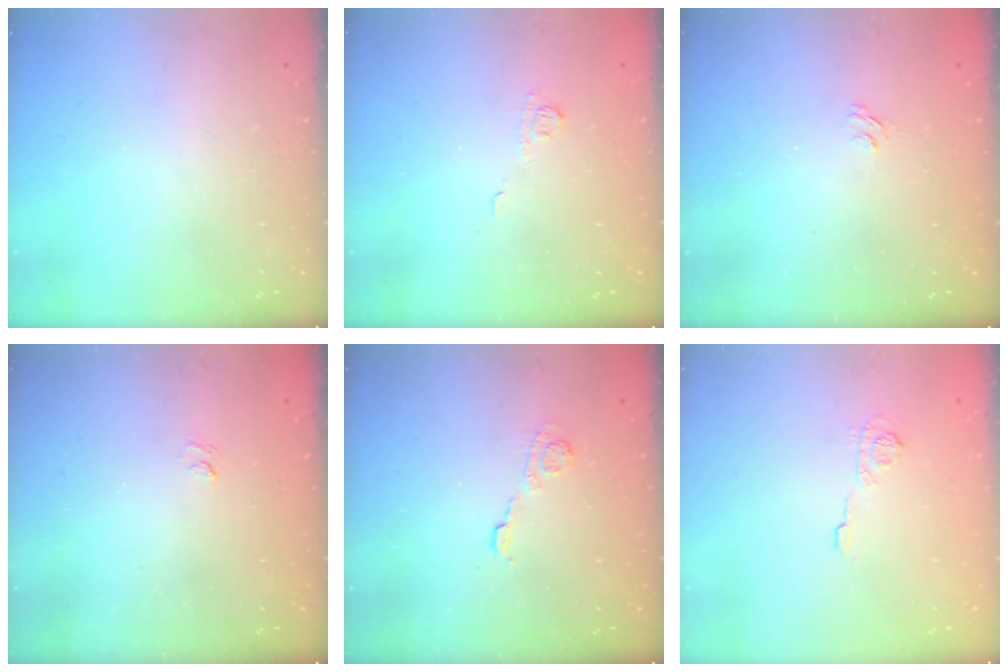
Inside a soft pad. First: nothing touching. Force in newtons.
{"total": 3.9, "press": 3.7, "slide": 1.1}
{"total": 2.1, "press": 1.6, "slide": 1.2}
{"total": 1.6, "press": 1.0, "slide": 1.2}
{"total": 4.1, "press": 3.8, "slide": 1.4}
{"total": 6.7, "press": 6.7, "slide": 0.3}